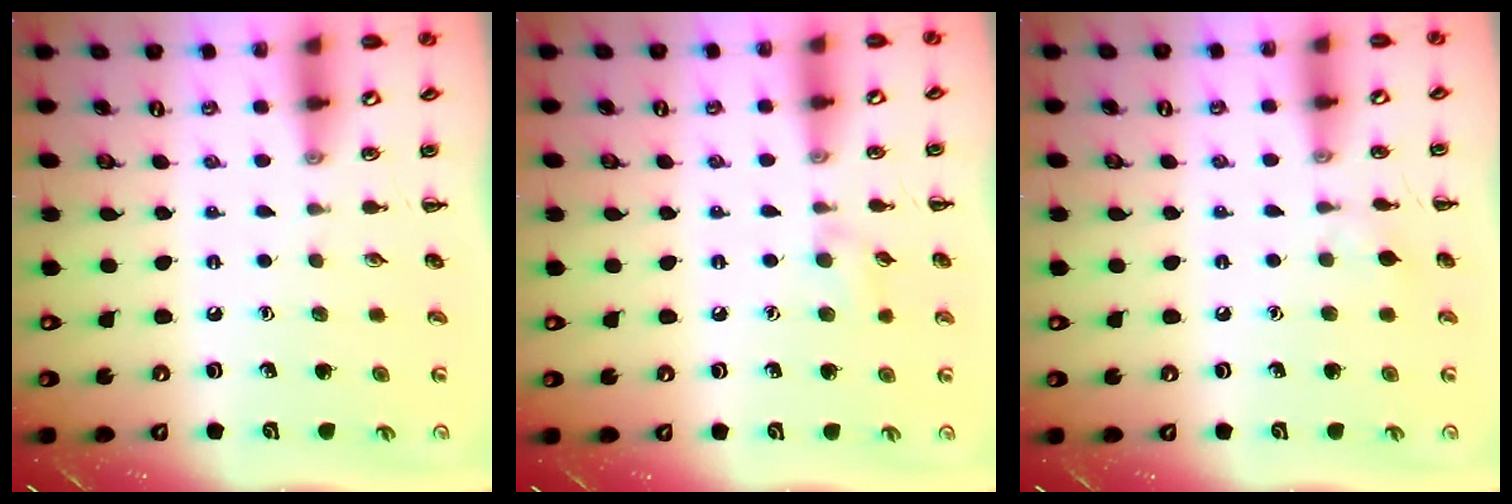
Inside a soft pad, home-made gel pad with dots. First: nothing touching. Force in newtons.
{"total": 5.8, "press": 5.4, "slide": 2.1}
{"total": 5.0, "press": 4.7, "slide": 1.6}